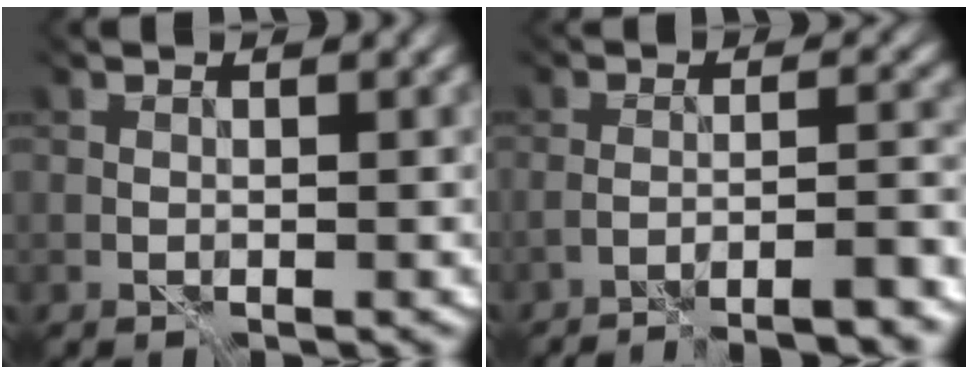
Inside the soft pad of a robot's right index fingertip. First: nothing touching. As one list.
[{"total": 5.7, "force": [-4.9, 0.1, 3.0], "torque": [-0.032, 0.011, -0.074]}]